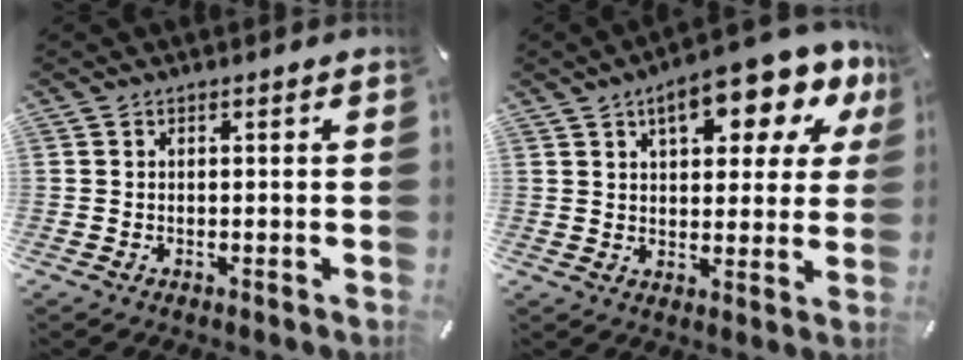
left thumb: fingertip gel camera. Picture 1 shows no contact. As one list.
[{"total": 14.6, "force": [7.8, 6.8, 10.4], "torque": [-0.137, -0.033, 0.124]}]